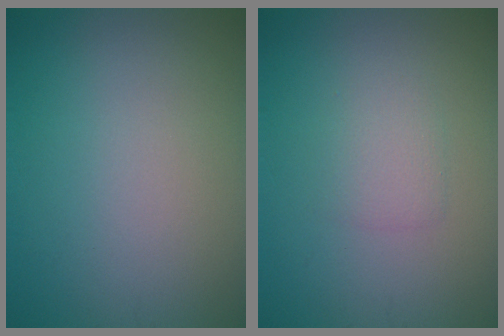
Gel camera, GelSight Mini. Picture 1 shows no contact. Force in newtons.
{"total": 1.6, "press": 1.6, "slide": 0.1}